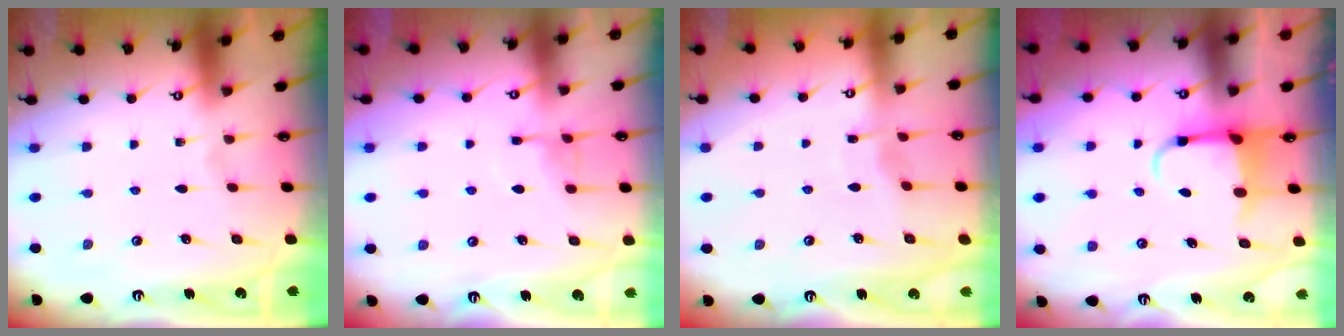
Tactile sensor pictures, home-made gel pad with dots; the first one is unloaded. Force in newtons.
{"total": 6.6, "press": 6.6, "slide": 0.8}
{"total": 3.6, "press": 3.6, "slide": 0.4}
{"total": 4.0, "press": 3.8, "slide": 1.0}